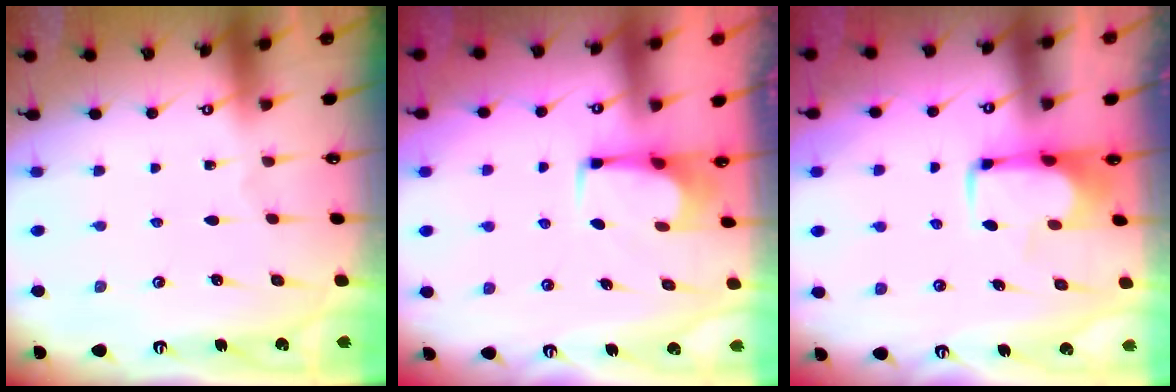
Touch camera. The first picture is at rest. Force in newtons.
{"total": 2.6, "press": 2.6, "slide": 0.4}
{"total": 1.6, "press": 1.5, "slide": 0.4}